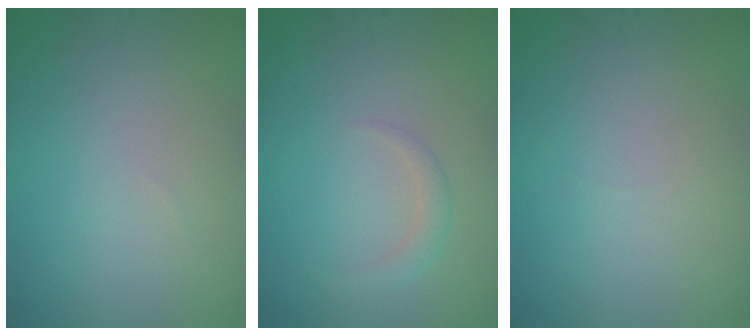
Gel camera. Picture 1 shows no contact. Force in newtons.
{"total": 1.4, "press": 1.4, "slide": 0.1}
{"total": 0.0}